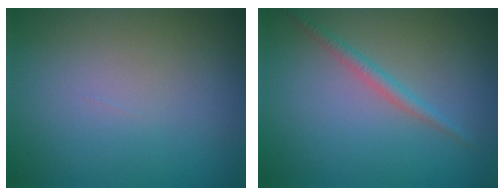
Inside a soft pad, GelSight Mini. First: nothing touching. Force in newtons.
{"total": 1.5, "press": 1.5, "slide": 0.1}